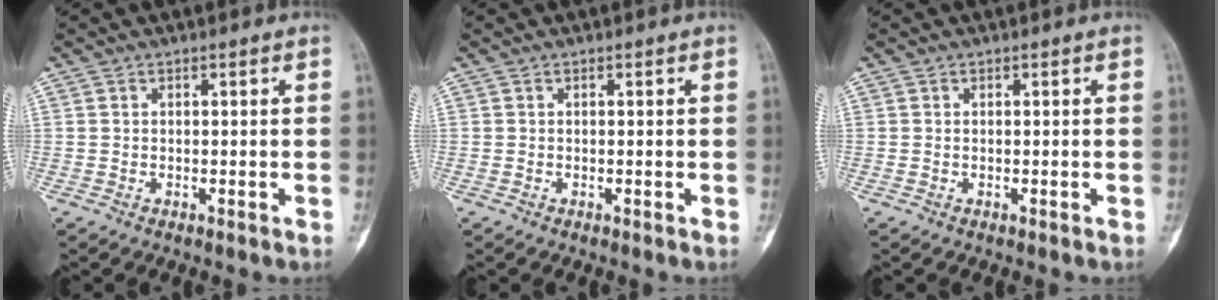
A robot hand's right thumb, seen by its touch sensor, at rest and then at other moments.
{"total": 0.0}
{"total": 0.0}